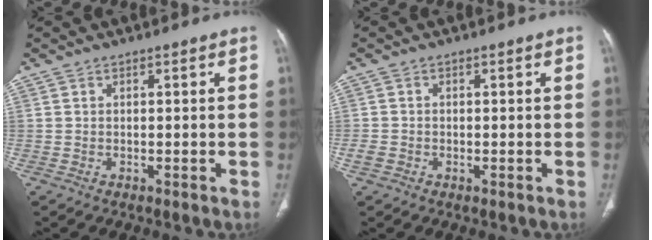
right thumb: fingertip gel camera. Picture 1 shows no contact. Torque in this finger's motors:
{"motor_torque": [-0.02, 0.50, 0.15, 0.04, 0.08]}